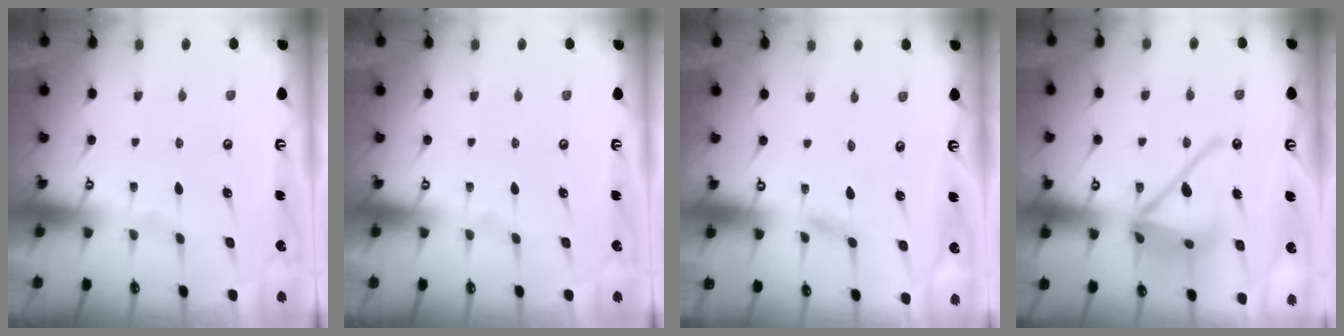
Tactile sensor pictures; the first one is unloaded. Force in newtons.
{"total": 0.0}
{"total": 1.7, "press": 1.7, "slide": 0.1}
{"total": 16.4, "press": 16.3, "slide": 2.2}